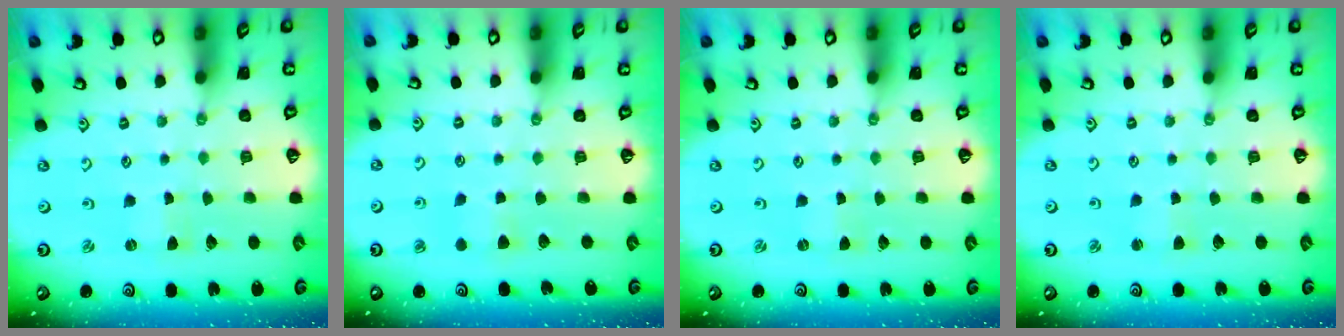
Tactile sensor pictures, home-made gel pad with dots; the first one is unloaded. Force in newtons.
{"total": 4.4, "press": 4.3, "slide": 0.6}
{"total": 0.0}
{"total": 2.1, "press": 2.1, "slide": 0.3}